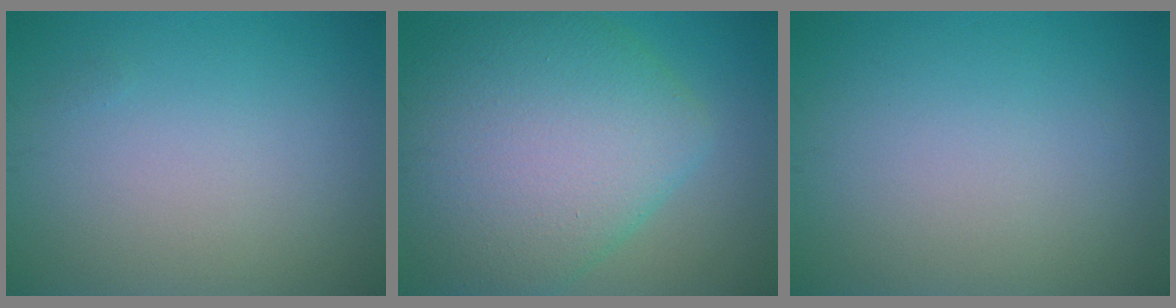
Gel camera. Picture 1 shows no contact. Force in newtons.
{"total": 10.7, "press": 10.7, "slide": 0.4}
{"total": 0.0}